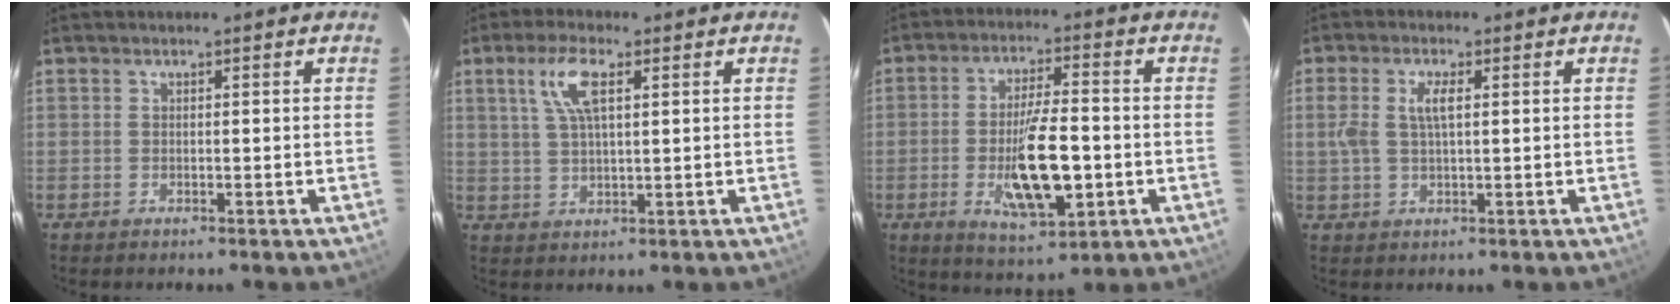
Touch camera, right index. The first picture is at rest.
{"total": 6.7, "force": [2.6, 2.0, 5.8], "torque": [-0.117, 0.009, 0.052]}
{"total": 13.2, "force": [-3.1, 4.2, 12.1], "torque": [-0.224, -0.014, -0.046]}
{"total": 4.6, "force": [1.0, 1.8, 4.1], "torque": [-0.084, 0.006, 0.021]}